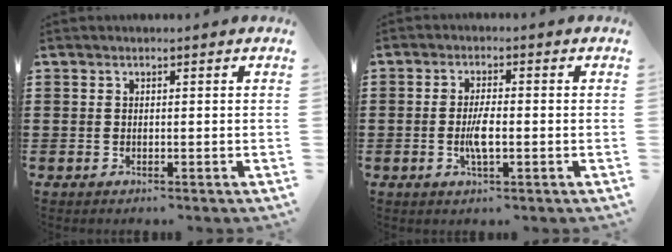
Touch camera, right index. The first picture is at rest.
{"total": 4.1, "force": [-0.8, 1.1, 3.9], "torque": [-0.088, -0.007, -0.021]}